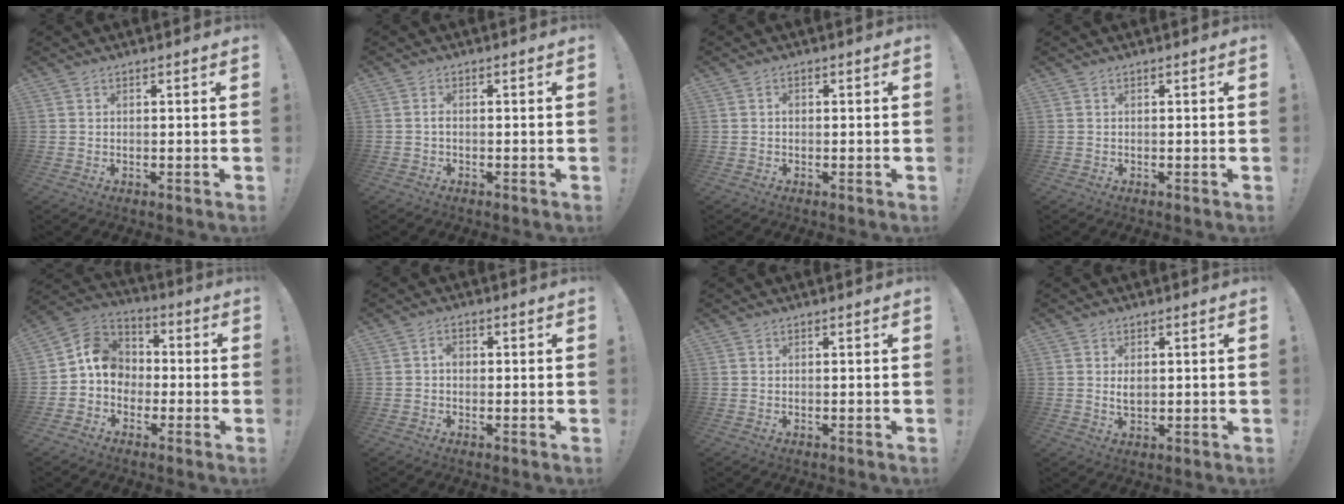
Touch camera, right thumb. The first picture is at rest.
{"total": 1.2, "force": [-0.8, 0.8, 0.4], "torque": [-0.006, 0.003, -0.016]}
{"total": 0.9, "force": [-0.2, 0.8, 0.4], "torque": [-0.011, 0.005, -0.005]}
{"total": 0.0}
{"total": 11.1, "force": [-1.0, 9.9, 5.0], "torque": [-0.069, 0.022, -0.011]}
{"total": 2.2, "force": [-0.4, 1.7, 1.4], "torque": [-0.028, 0.008, -0.008]}
{"total": 0.0}
{"total": 2.7, "force": [0.8, 1.8, 1.8], "torque": [-0.021, -0.002, 0.011]}